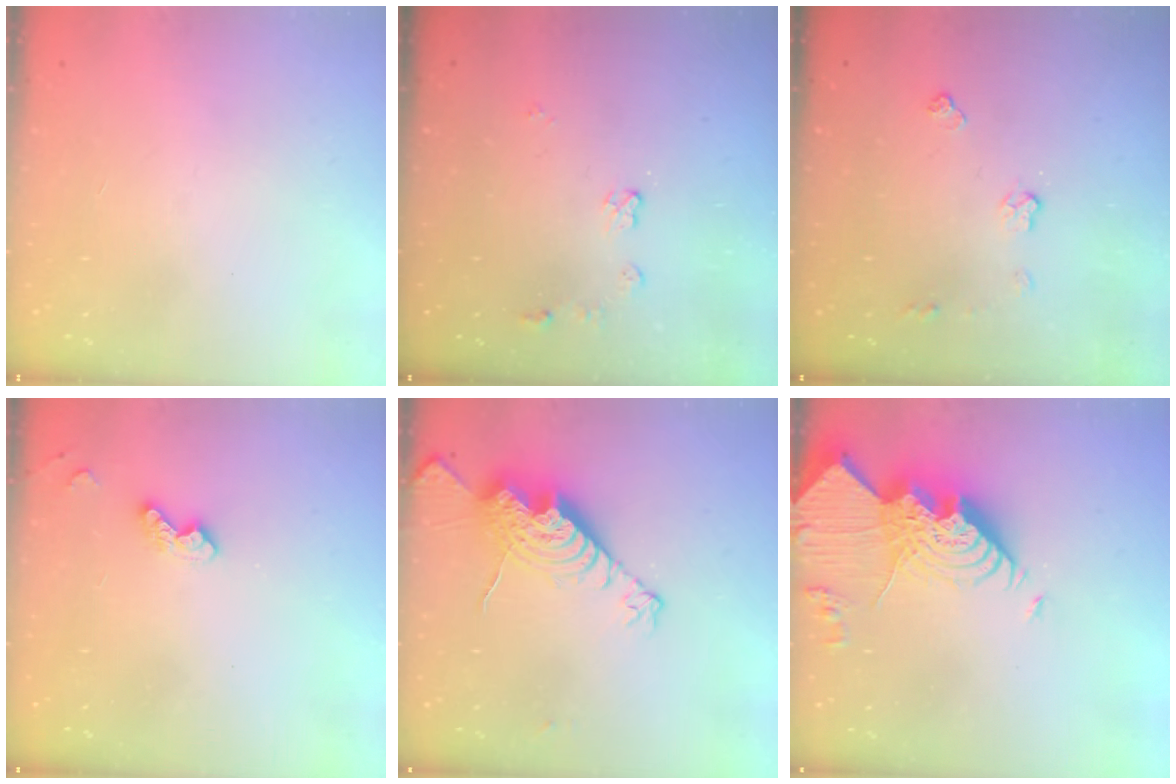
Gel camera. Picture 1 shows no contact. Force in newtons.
{"total": 5.2, "press": 5.2, "slide": 0.5}
{"total": 5.2, "press": 5.1, "slide": 0.1}
{"total": 5.9, "press": 5.8, "slide": 0.9}
{"total": 14.5, "press": 14.4, "slide": 1.3}
{"total": 24.8, "press": 24.6, "slide": 2.6}